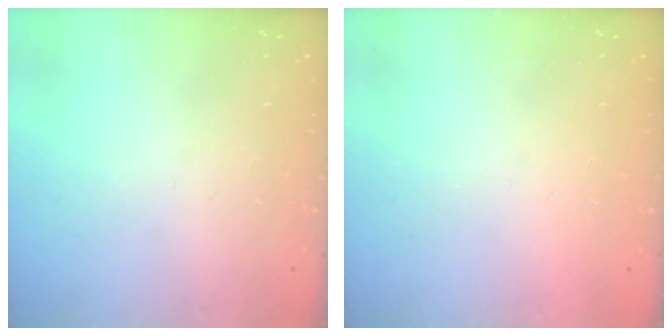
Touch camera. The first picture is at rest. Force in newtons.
{"total": 1.6, "press": 1.5, "slide": 0.1}